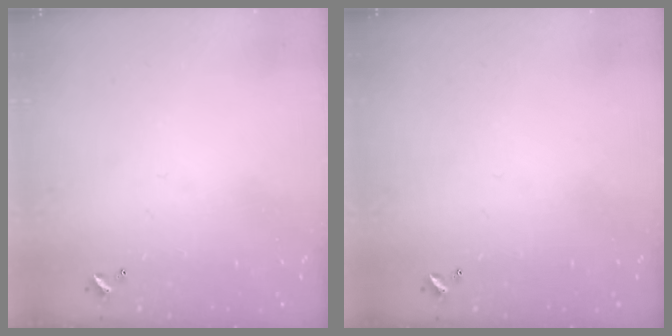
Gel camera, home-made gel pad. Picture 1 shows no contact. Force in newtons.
{"total": 0.0}